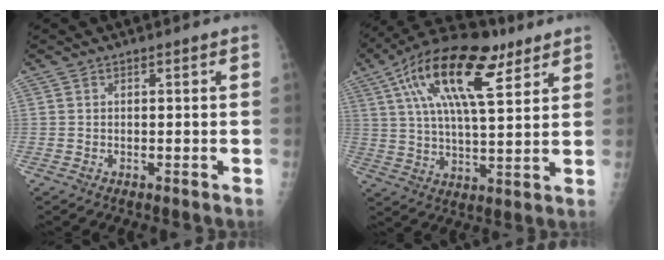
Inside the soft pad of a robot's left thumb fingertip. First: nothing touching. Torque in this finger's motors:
{"motor_torque": [0.64, 0.78, 1.76, -1.01, 0.55]}